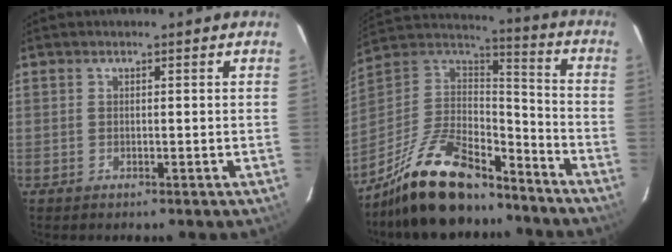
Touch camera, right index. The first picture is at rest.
{"total": 22.4, "force": [-16.8, 8.1, 12.3], "torque": [-0.255, -0.002, -0.284]}